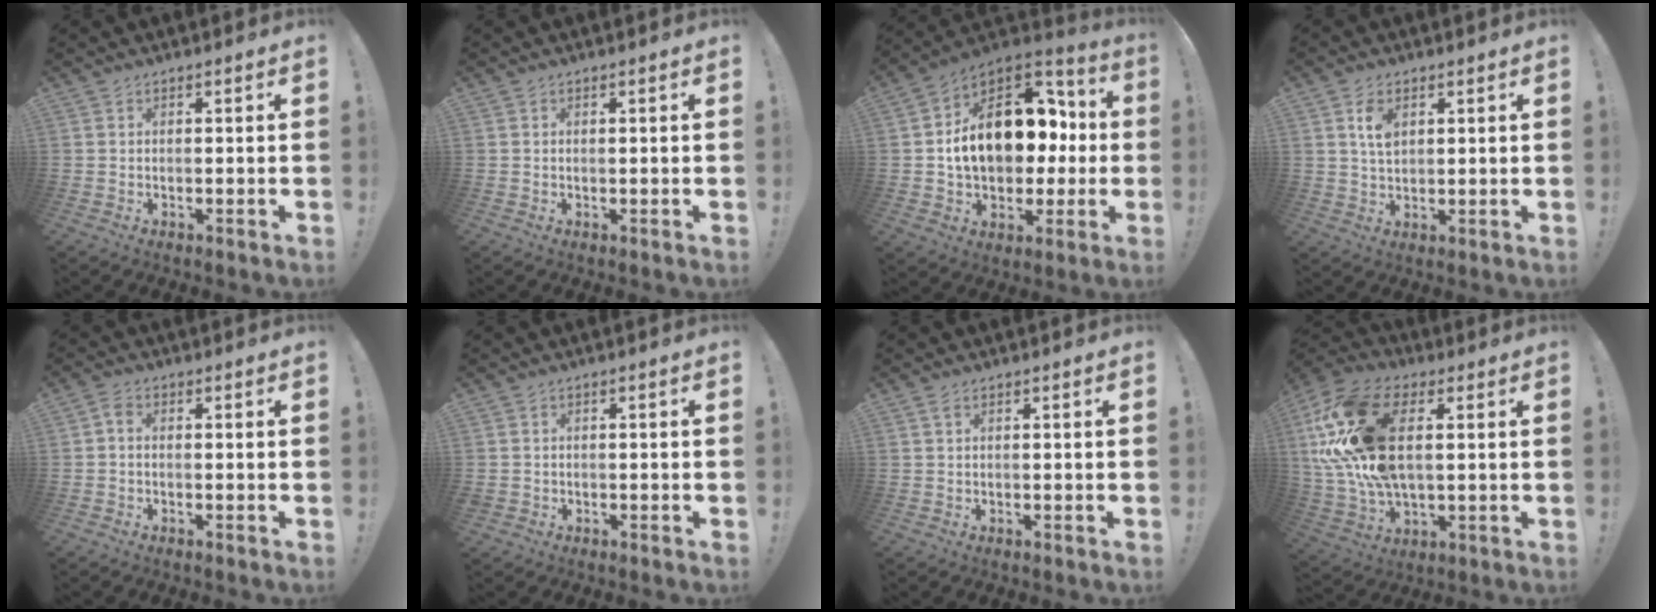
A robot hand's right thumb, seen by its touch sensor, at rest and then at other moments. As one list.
[{"total": 0.0}, {"total": 20.1, "force": [2.2, 14.0, 14.2], "torque": [-0.222, -0.001, 0.058]}, {"total": 5.3, "force": [2.2, 3.3, 3.5], "torque": [-0.051, -0.008, 0.037]}, {"total": 1.9, "force": [-0.4, 1.2, 1.5], "torque": [-0.029, 0.007, -0.008]}, {"total": 1.6, "force": [-0.9, 1.1, 0.7], "torque": [-0.016, 0.007, -0.016]}, {"total": 0.9, "force": [0.3, 0.4, 0.8], "torque": [-0.010, -0.001, 0.004]}, {"total": 23.2, "force": [4.9, 13.7, 18.1], "torque": [-0.355, -0.007, 0.090]}]